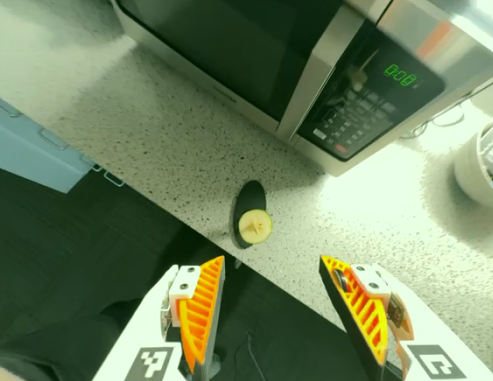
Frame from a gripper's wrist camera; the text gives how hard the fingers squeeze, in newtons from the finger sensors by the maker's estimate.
{"total": 0.0}